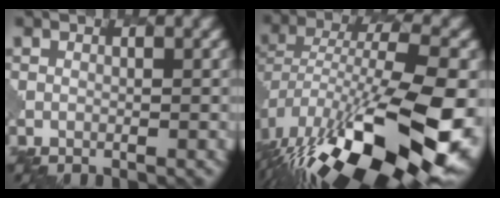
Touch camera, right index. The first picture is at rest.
{"total": 17.3, "force": [-7.0, 7.2, 14.1], "torque": [-0.260, -0.015, -0.106]}